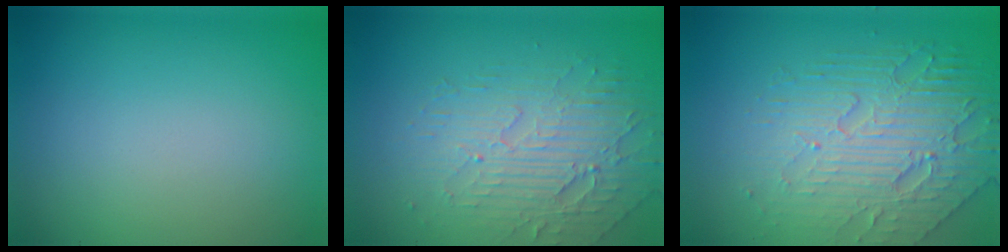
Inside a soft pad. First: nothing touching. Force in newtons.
{"total": 4.1, "press": 3.7, "slide": 1.8}
{"total": 6.8, "press": 4.9, "slide": 4.7}